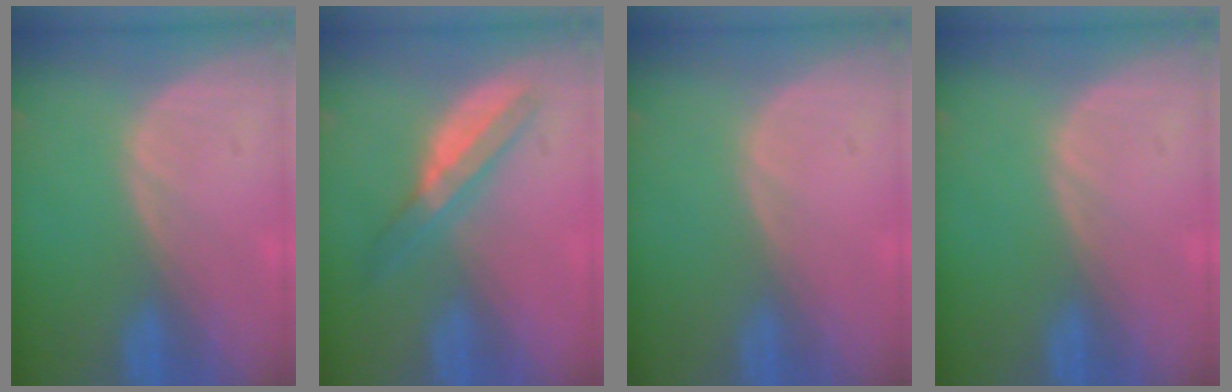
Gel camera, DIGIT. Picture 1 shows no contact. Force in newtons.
{"total": 5.1, "press": 5.0, "slide": 1.1}
{"total": 0.0}
{"total": 0.0}